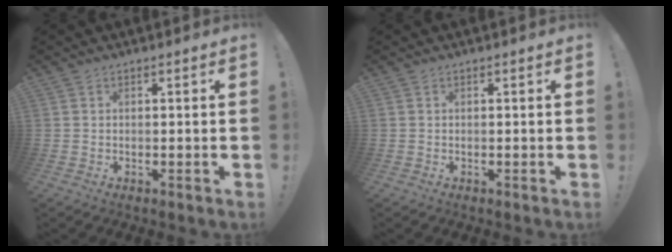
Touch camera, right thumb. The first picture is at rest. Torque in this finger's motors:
{"motor_torque": [0.00, 0.00, -0.01, 0.03, 0.02]}